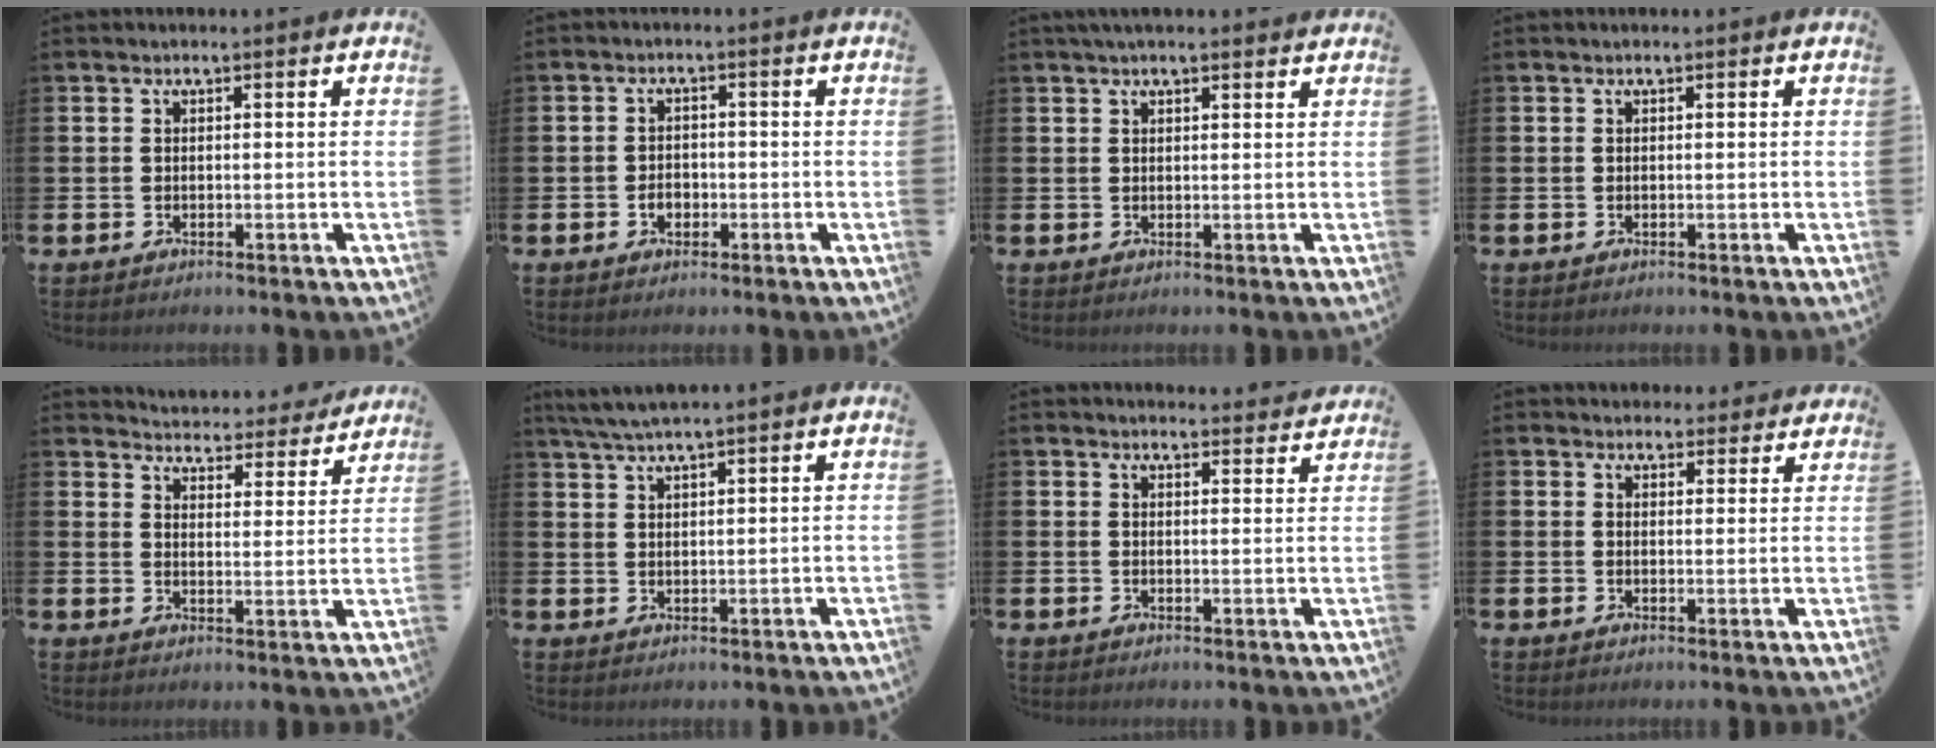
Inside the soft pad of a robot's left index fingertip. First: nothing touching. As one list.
[{"total": 2.1, "force": [-0.8, 1.6, 1.1], "torque": [-0.013, 0.000, -0.020]}, {"total": 2.0, "force": [1.8, 0.3, 0.9], "torque": [-0.011, -0.001, 0.029]}, {"total": 0.0}, {"total": 4.4, "force": [4.3, 0.7, -0.1], "torque": [-0.009, -0.042, 0.070]}, {"total": 3.5, "force": [3.2, 0.0, 1.4], "torque": [-0.041, -0.003, 0.060]}, {"total": 2.6, "force": [2.6, 0.4, -0.1], "torque": [0.005, -0.018, 0.045]}, {"total": 3.3, "force": [3.1, 1.2, -0.1], "torque": [0.007, -0.015, 0.055]}]